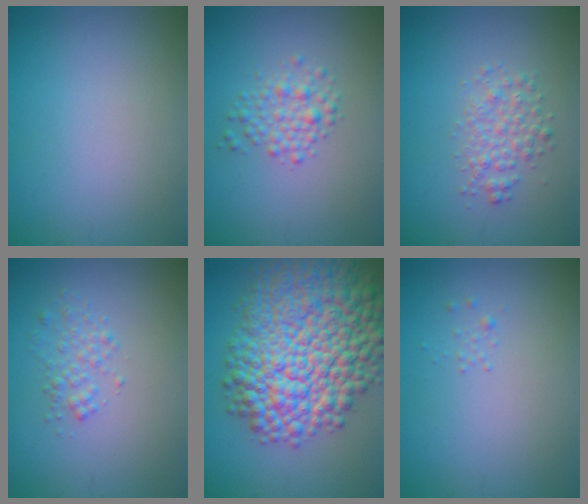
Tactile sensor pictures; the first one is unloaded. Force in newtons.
{"total": 2.4, "press": 2.4, "slide": 0.0}
{"total": 2.5, "press": 2.5, "slide": 0.1}
{"total": 1.6, "press": 1.6, "slide": 0.1}
{"total": 14.6, "press": 14.6, "slide": 0.5}
{"total": 0.7, "press": 0.7, "slide": 0.1}